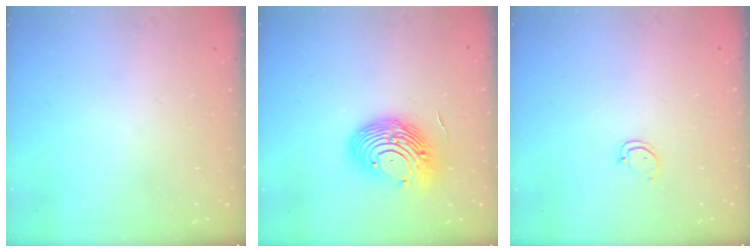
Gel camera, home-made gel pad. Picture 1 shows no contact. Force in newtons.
{"total": 13.3, "press": 12.8, "slide": 3.9}
{"total": 2.5, "press": 2.5, "slide": 0.3}